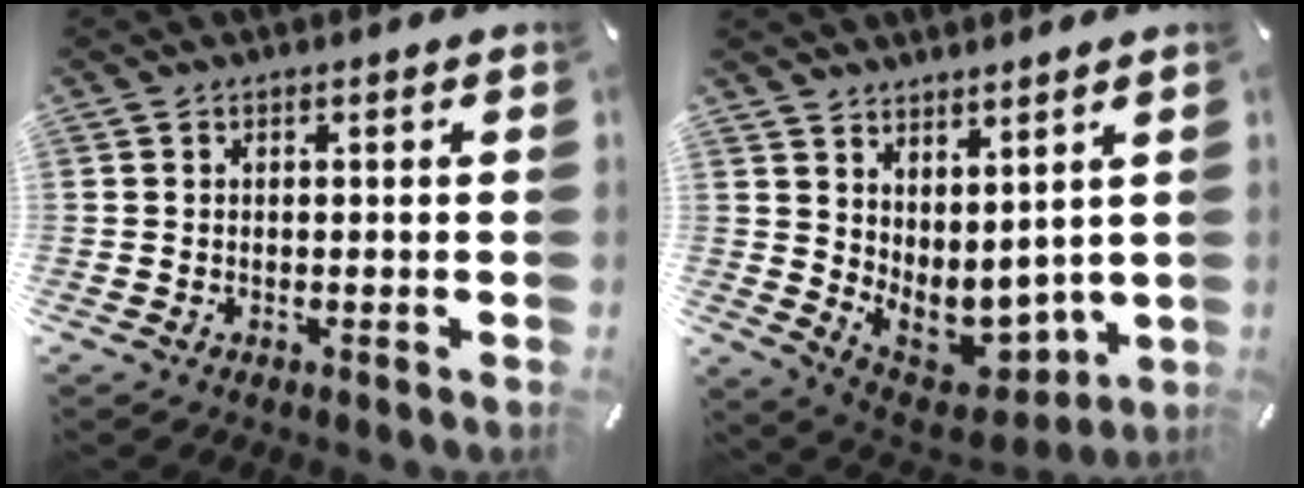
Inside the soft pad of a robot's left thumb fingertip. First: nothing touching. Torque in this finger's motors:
{"motor_torque": [1.01, 0.73, 0.42, -0.34, 0.06]}